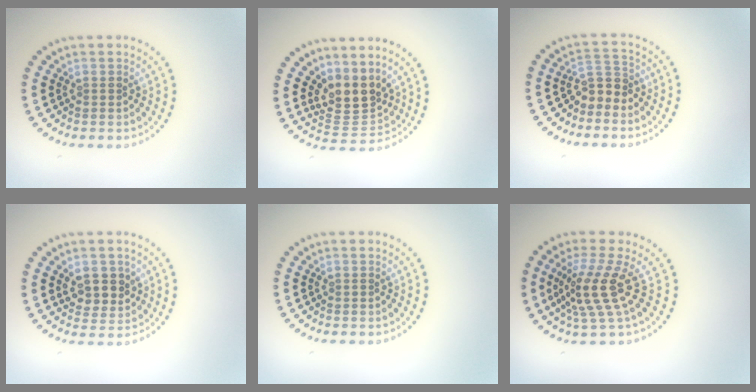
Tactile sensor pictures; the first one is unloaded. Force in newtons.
{"total": 3.5, "press": 2.5, "slide": 2.5}
{"total": 2.2, "press": 1.9, "slide": 1.3}
{"total": 2.8, "press": 2.7, "slide": 0.9}
{"total": 0.0}
{"total": 4.2, "press": 3.0, "slide": 3.0}